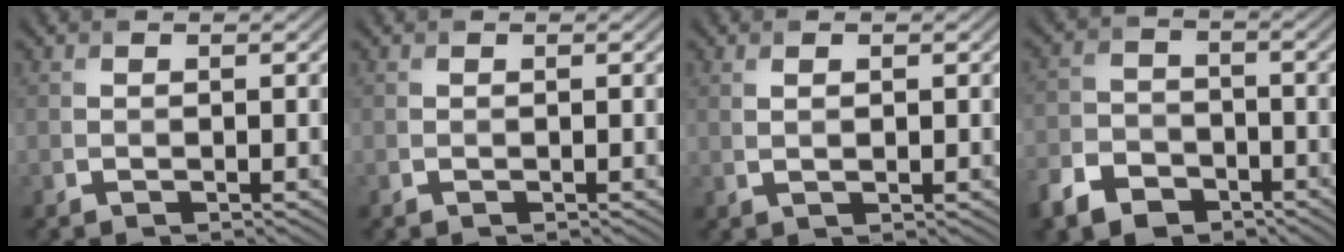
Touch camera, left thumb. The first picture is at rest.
{"total": 0.0}
{"total": 1.8, "force": [0.5, 0.6, 1.6], "torque": [-0.019, -0.009, 0.010]}
{"total": 6.9, "force": [-4.6, 4.4, 2.7], "torque": [-0.068, -0.008, -0.102]}